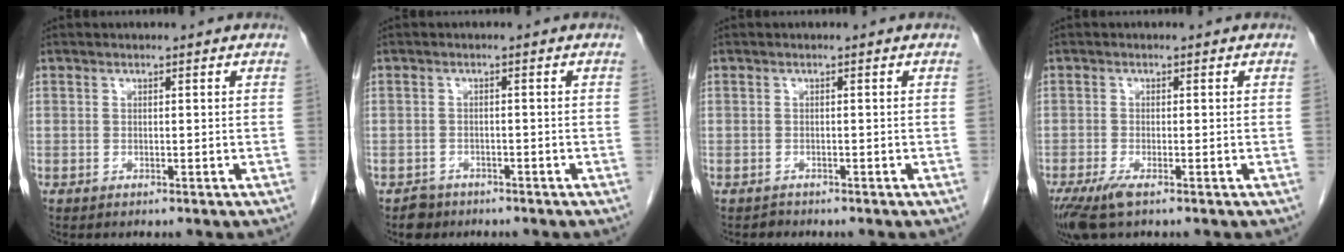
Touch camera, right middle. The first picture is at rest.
{"total": 1.9, "force": [-1.4, 1.3, 0.0], "torque": [-0.008, 0.006, -0.021]}
{"total": 0.6, "force": [-0.5, 0.1, -0.2], "torque": [-0.008, -0.004, -0.011]}
{"total": 4.2, "force": [-2.7, 0.7, 3.2], "torque": [-0.066, -0.015, -0.048]}